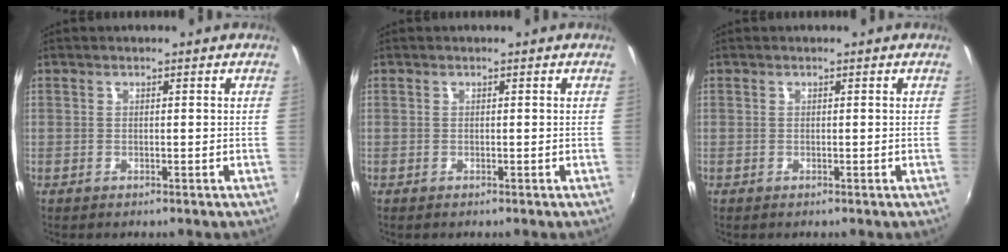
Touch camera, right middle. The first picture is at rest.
{"total": 0.0}
{"total": 0.0}